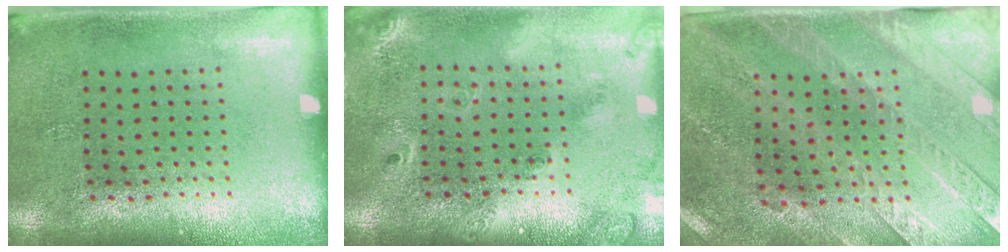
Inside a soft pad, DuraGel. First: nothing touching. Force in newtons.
{"total": 2.0, "press": 1.7, "slide": 1.0}
{"total": 2.9, "press": 2.7, "slide": 1.2}